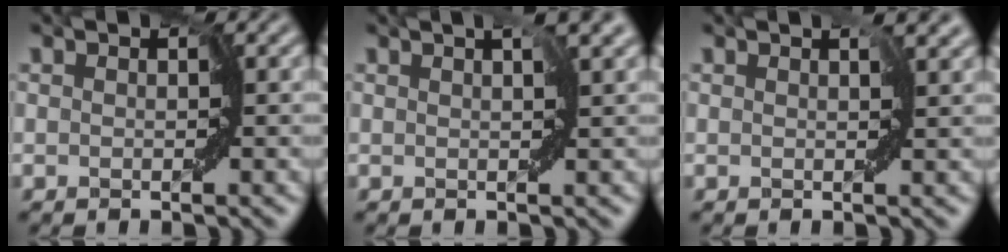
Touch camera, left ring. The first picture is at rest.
{"total": 2.3, "force": [1.2, 0.3, 2.0], "torque": [-0.034, 0.007, 0.021]}
{"total": 2.2, "force": [1.1, 0.9, 1.6], "torque": [-0.020, 0.004, 0.015]}